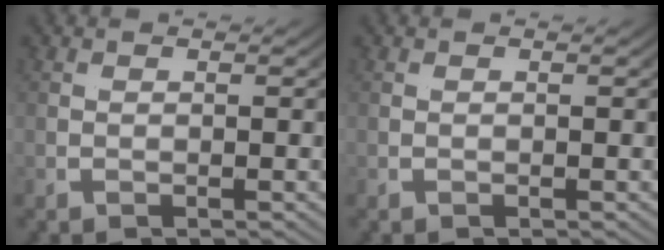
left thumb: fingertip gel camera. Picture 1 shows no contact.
{"total": 0.0}